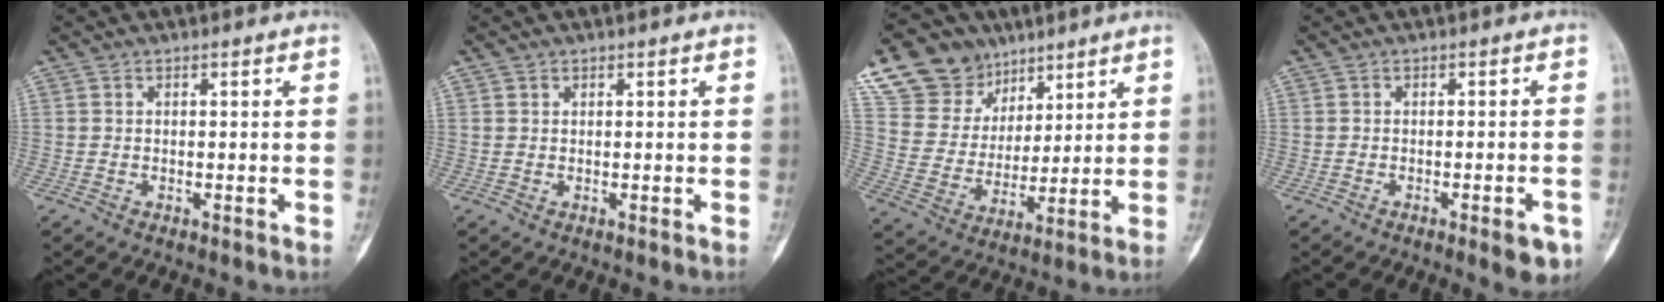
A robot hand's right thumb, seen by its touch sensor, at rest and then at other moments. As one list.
[{"total": 0.5, "force": [0.3, 0.4, 0.1], "torque": [0.002, -0.002, 0.004]}, {"total": 16.6, "force": [10.6, 11.9, 4.4], "torque": [-0.048, -0.028, 0.208]}, {"total": 4.8, "force": [-2.5, 1.3, 3.9], "torque": [-0.040, 0.007, -0.026]}]